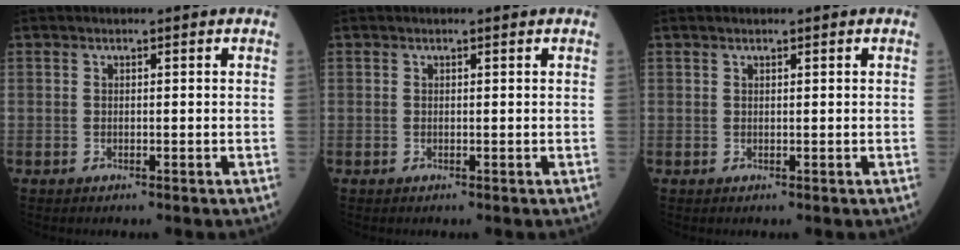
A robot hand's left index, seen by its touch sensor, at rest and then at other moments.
{"total": 0.0}
{"total": 0.0}